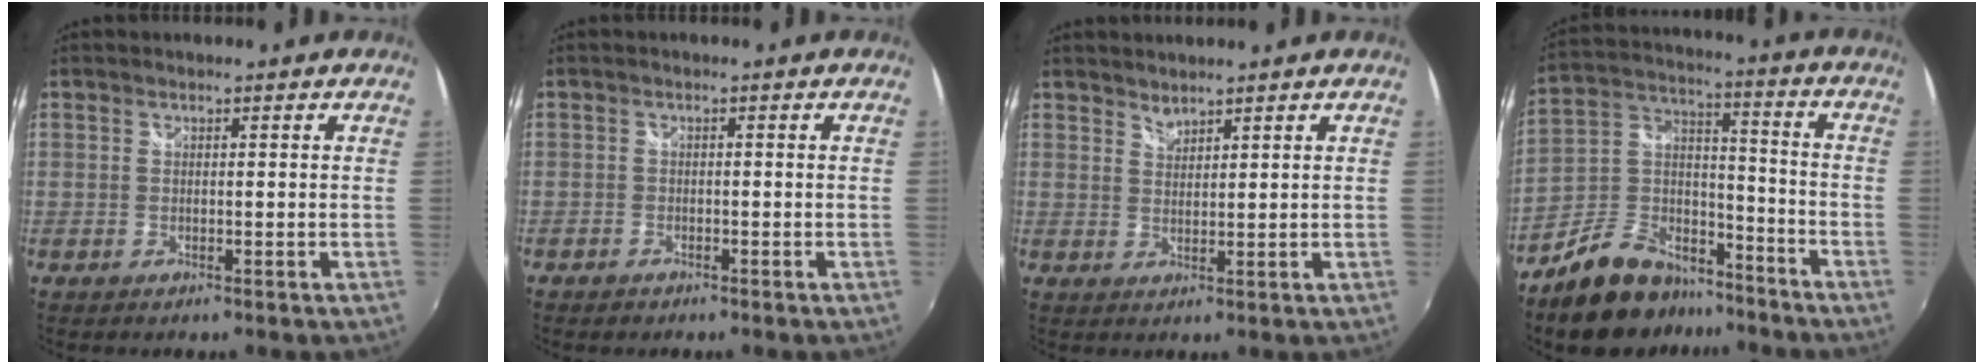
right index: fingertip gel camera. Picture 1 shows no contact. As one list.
[{"total": 1.8, "force": [-1.3, 1.2, 0.2], "torque": [-0.009, -0.001, -0.022]}, {"total": 1.9, "force": [1.8, 0.4, 0.3], "torque": [-0.001, 0.002, 0.033]}, {"total": 15.7, "force": [-11.4, 8.5, 6.7], "torque": [-0.149, 0.036, -0.181]}]